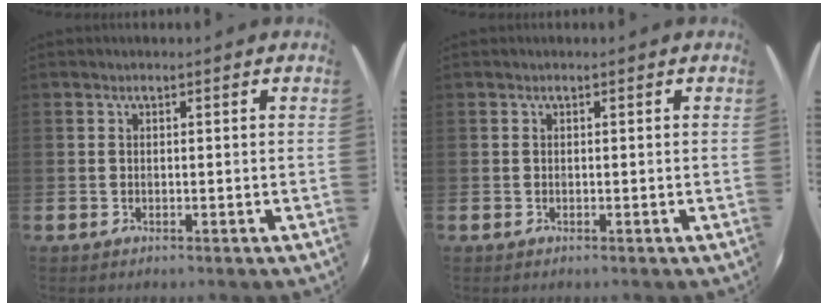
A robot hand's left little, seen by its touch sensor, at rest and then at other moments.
{"total": 0.0}